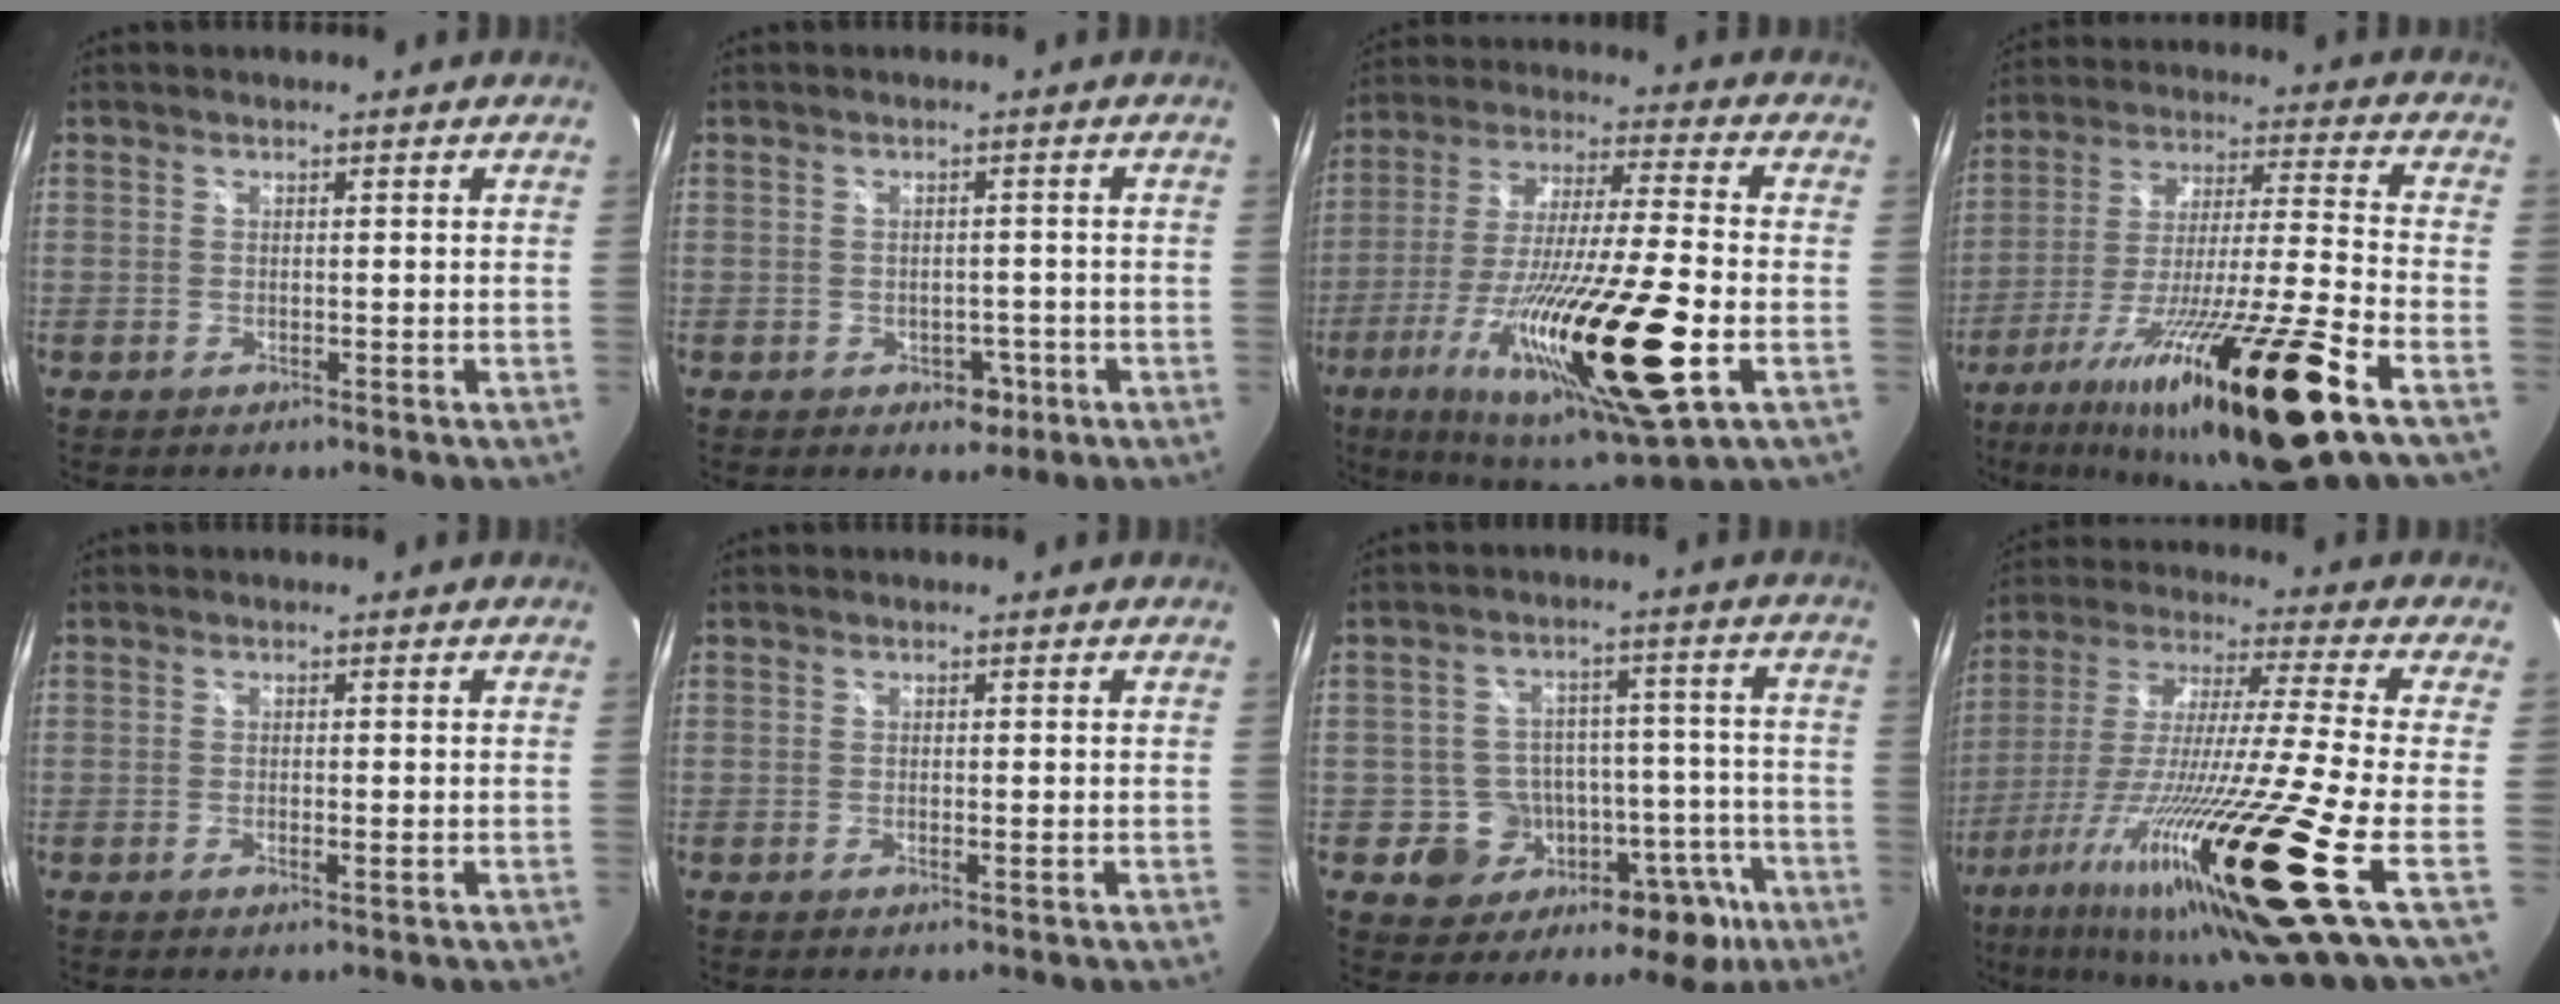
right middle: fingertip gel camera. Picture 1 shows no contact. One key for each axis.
{"total": 3.4, "fx": -1.5, "fy": 2.5, "fz": 1.6, "tx": -0.028, "ty": -0.002, "tz": -0.012}
{"total": 26.7, "fx": -9.8, "fy": 4.2, "fz": 24.5, "tx": -0.454, "ty": -0.064, "tz": -0.167}
{"total": 25.1, "fx": -15.1, "fy": -0.2, "fz": 20.0, "tx": -0.358, "ty": -0.050, "tz": -0.256}
{"total": 1.2, "fx": -0.5, "fy": 0.3, "fz": 1.1, "tx": -0.020, "ty": -0.001, "tz": -0.008}
{"total": 0.7, "fx": -0.3, "fy": 0.1, "fz": 0.7, "tx": -0.012, "ty": 0.000, "tz": -0.005}
{"total": 15.3, "fx": -7.2, "fy": 11.2, "fz": 7.4, "tx": -0.109, "ty": 0.029, "tz": -0.076}
{"total": 28.1, "fx": -12.6, "fy": 0.4, "fz": 25.1, "tx": -0.466, "ty": -0.073, "tz": -0.230}